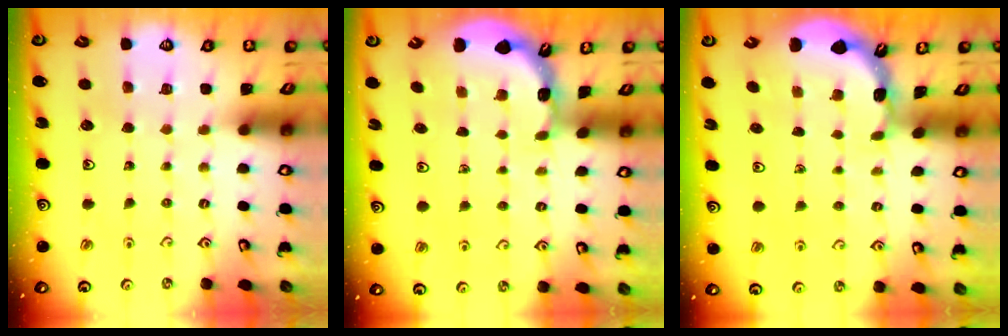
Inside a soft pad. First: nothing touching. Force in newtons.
{"total": 1.9, "press": 1.9, "slide": 0.1}
{"total": 1.7, "press": 1.7, "slide": 0.1}